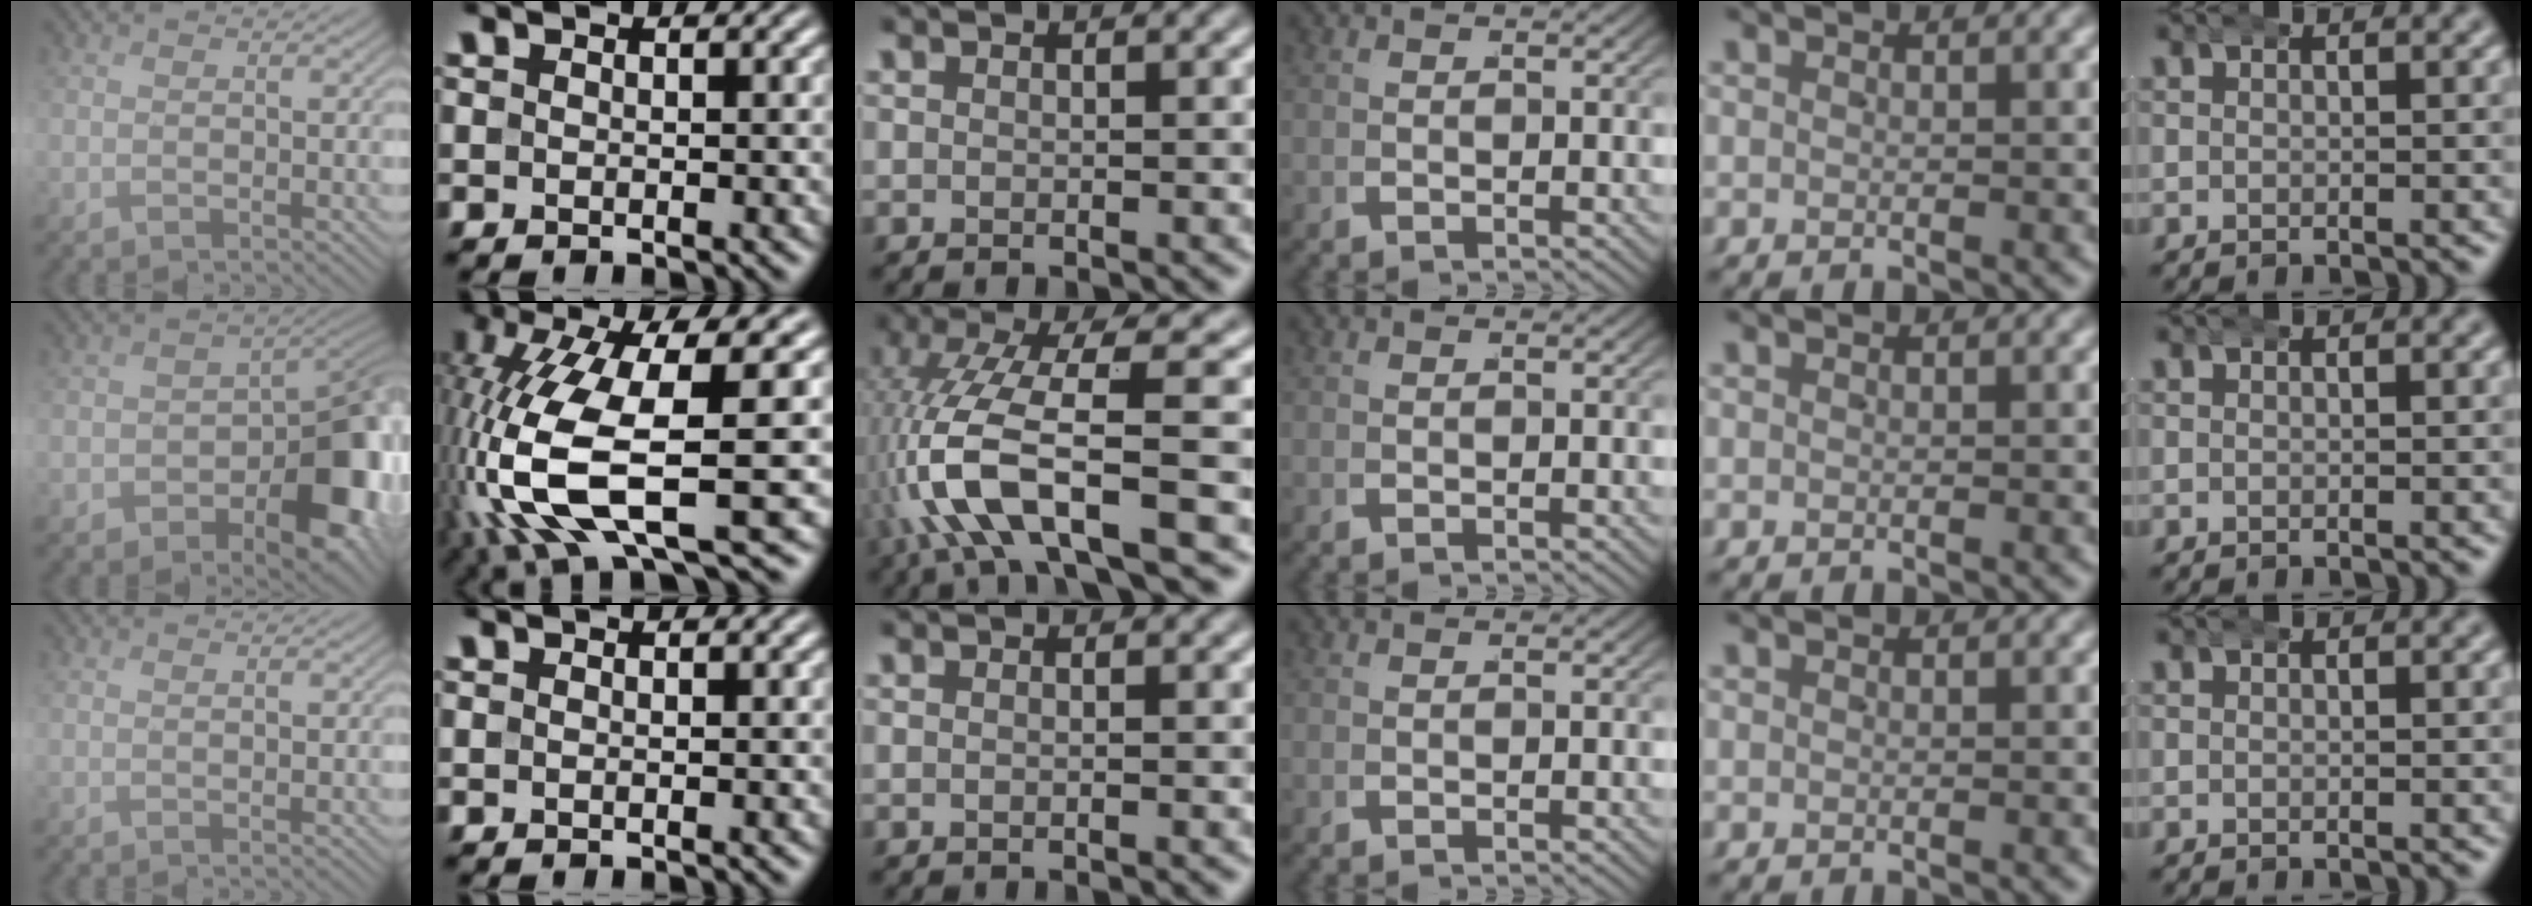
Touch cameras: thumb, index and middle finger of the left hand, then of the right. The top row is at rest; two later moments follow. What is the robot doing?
{"motion": "wrap", "object": "arm wrap"}